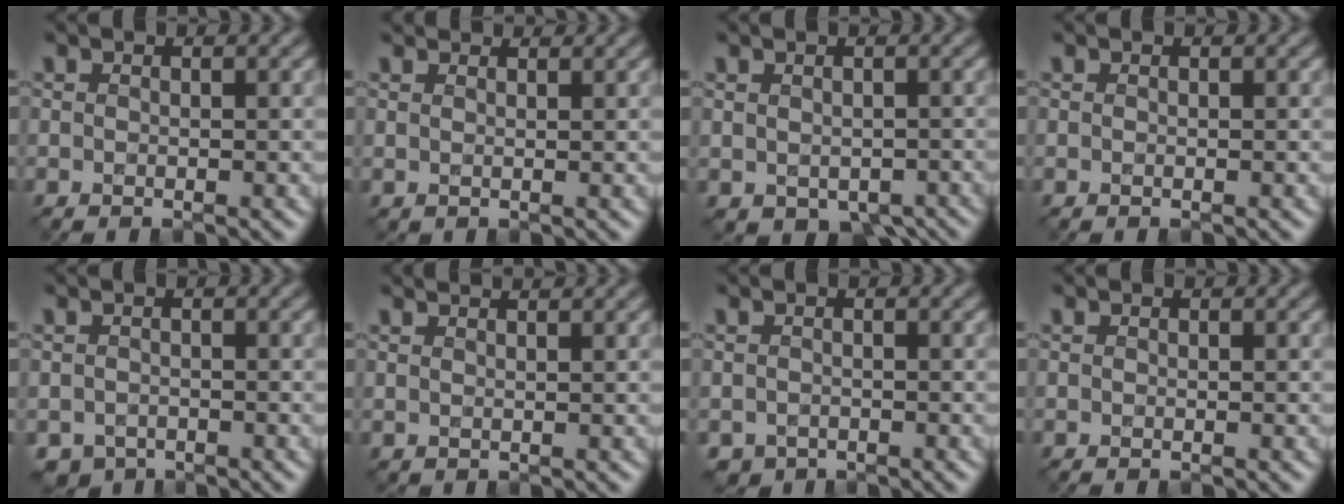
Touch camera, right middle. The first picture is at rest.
{"total": 3.3, "force": [3.1, 0.9, 0.9], "torque": [-0.008, 0.010, 0.023]}
{"total": 2.7, "force": [-1.3, 1.8, 1.5], "torque": [-0.023, -0.024, 0.003]}
{"total": 0.0}
{"total": 1.1, "force": [-0.8, 0.3, -0.7], "torque": [0.005, -0.008, -0.013]}
{"total": 2.8, "force": [2.6, 0.7, 0.8], "torque": [0.002, 0.011, 0.011]}
{"total": 0.8, "force": [-0.5, 0.1, -0.7], "torque": [0.004, -0.006, -0.004]}
{"total": 0.0}